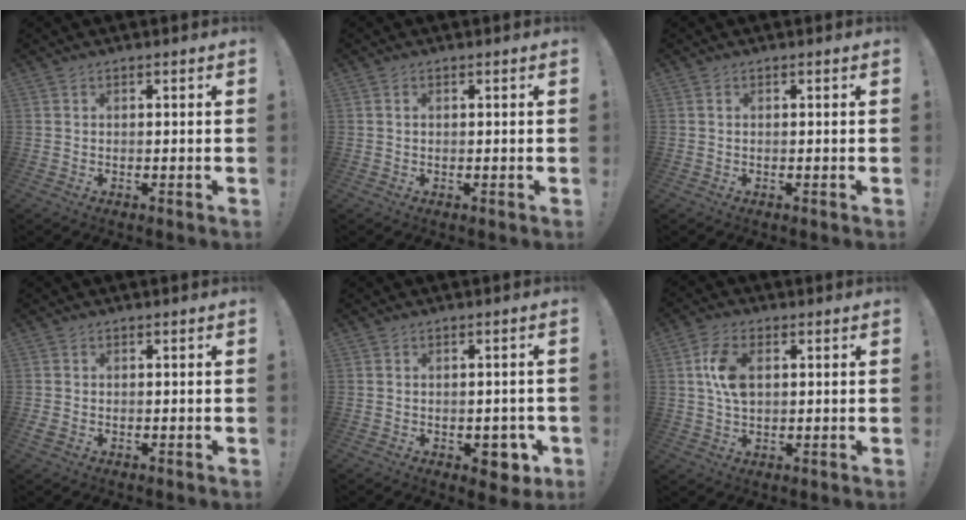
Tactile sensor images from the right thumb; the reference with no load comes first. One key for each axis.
{"total": 0.6, "fx": 0.1, "fy": 0.4, "fz": 0.4, "tx": -0.011, "ty": 0.005, "tz": 0.001}
{"total": 0.0}
{"total": 1.2, "fx": 0.1, "fy": 0.9, "fz": 0.8, "tx": -0.010, "ty": -0.003, "tz": 0.002}
{"total": 6.4, "fx": -1.9, "fy": 4.4, "fz": 4.3, "tx": -0.028, "ty": 0.008, "tz": -0.027}
{"total": 8.9, "fx": 1.9, "fy": 5.5, "fz": 6.8, "tx": -0.137, "ty": 0.001, "tz": 0.032}